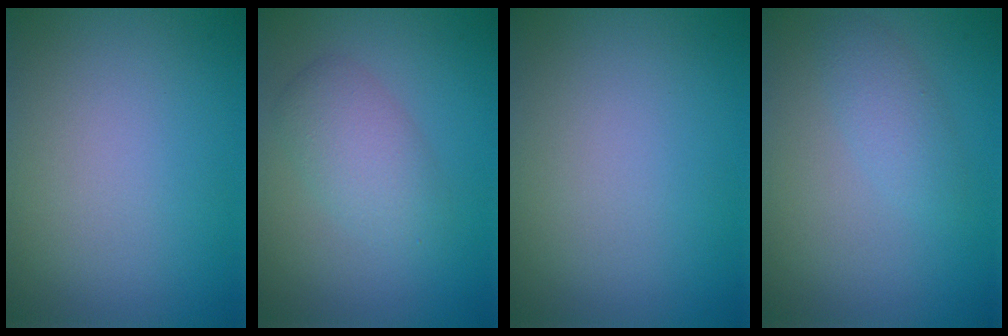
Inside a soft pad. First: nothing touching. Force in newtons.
{"total": 3.2, "press": 3.2, "slide": 0.1}
{"total": 0.0}
{"total": 1.9, "press": 1.9, "slide": 0.1}